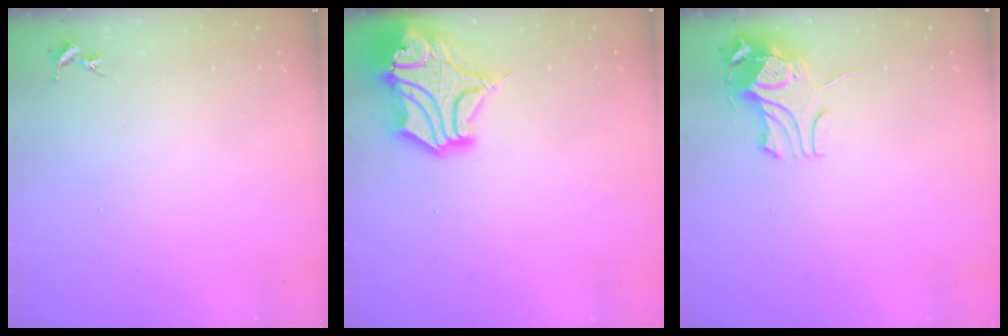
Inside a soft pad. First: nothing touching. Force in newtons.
{"total": 16.9, "press": 16.7, "slide": 2.3}
{"total": 10.8, "press": 10.8, "slide": 1.2}